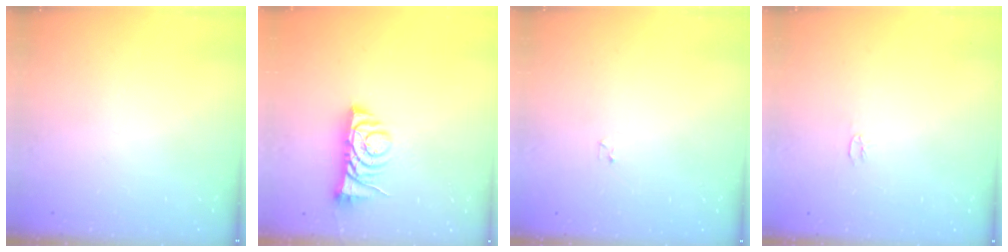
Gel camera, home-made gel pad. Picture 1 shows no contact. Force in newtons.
{"total": 7.2, "press": 7.1, "slide": 0.9}
{"total": 1.6, "press": 1.6, "slide": 0.2}
{"total": 2.5, "press": 2.5, "slide": 0.3}